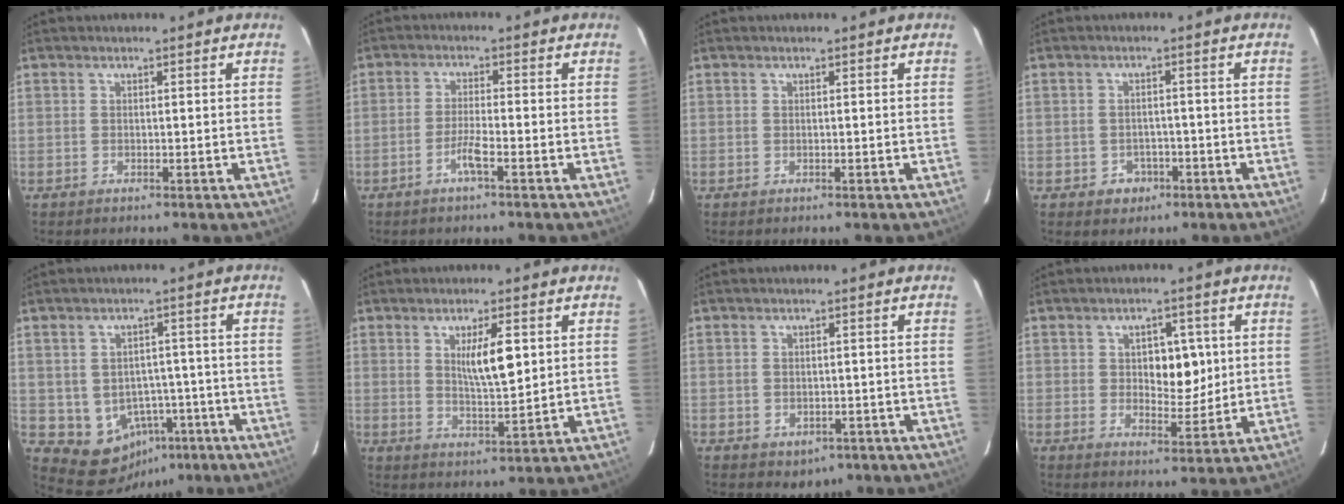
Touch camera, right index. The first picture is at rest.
{"total": 3.1, "force": [-1.7, -0.1, 2.6], "torque": [-0.051, -0.002, -0.036]}
{"total": 0.0}
{"total": 3.1, "force": [-1.5, 2.6, 0.8], "torque": [-0.007, 0.008, -0.016]}
{"total": 9.6, "force": [-3.4, 8.1, 3.9], "torque": [-0.055, 0.024, -0.029]}
{"total": 6.4, "force": [1.9, 1.2, 6.0], "torque": [-0.101, -0.006, 0.035]}
{"total": 3.0, "force": [-1.3, 2.4, 1.2], "torque": [-0.015, 0.003, -0.003]}
{"total": 6.4, "force": [1.3, 3.7, 5.1], "torque": [-0.063, 0.007, 0.024]}